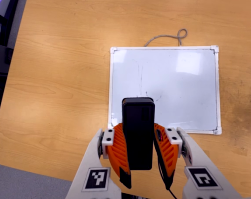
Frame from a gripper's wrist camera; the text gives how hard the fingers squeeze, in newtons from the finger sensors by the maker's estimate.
{"total": 8.0, "left": 6.2, "right": 9.9}